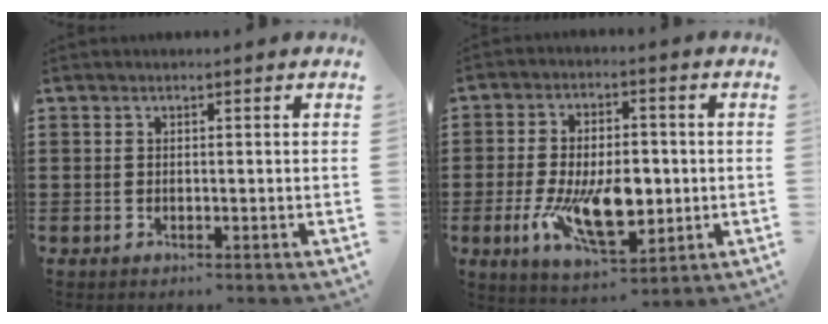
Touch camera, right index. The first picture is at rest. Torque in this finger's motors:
{"motor_torque": [1.93, 0.21, 0.48, 0.13]}